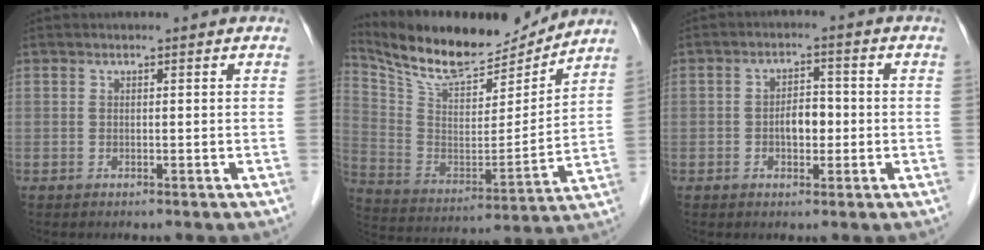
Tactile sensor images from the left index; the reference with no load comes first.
{"total": 17.2, "force": [15.8, 3.9, 5.7], "torque": [-0.117, -0.009, 0.273]}
{"total": 3.7, "force": [-0.7, 2.1, 3.0], "torque": [-0.052, 0.010, -0.011]}